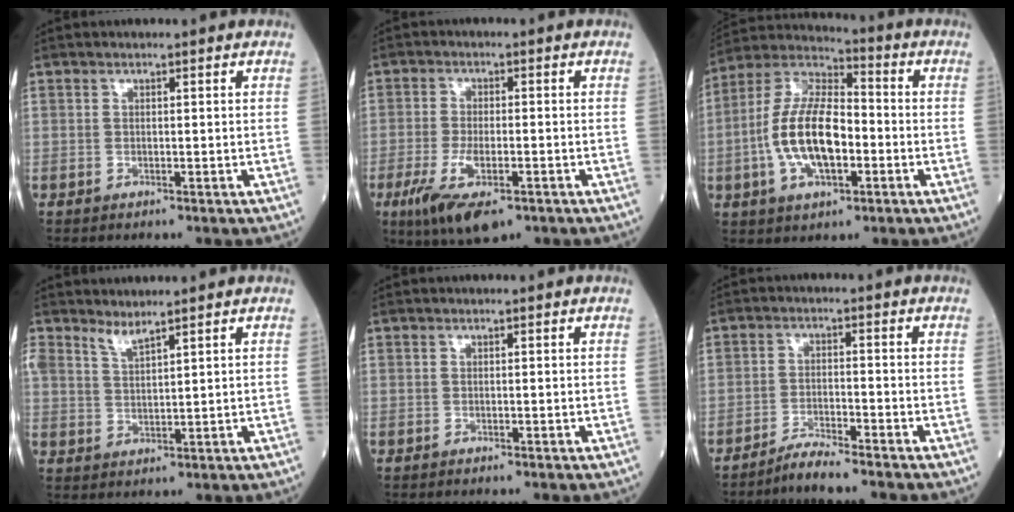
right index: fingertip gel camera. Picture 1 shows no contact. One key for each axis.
{"total": 8.8, "fx": -4.5, "fy": 2.7, "fz": 7.1, "tx": -0.133, "ty": -0.018, "tz": -0.069}
{"total": 14.7, "fx": -2.7, "fy": 6.1, "fz": 13.1, "tx": -0.269, "ty": 0.016, "tz": -0.052}
{"total": 2.9, "fx": 2.6, "fy": 0.2, "fz": 1.1, "tx": -0.027, "ty": -0.006, "tz": 0.058}
{"total": 0.8, "fx": -0.7, "fy": 0.0, "fz": 0.3, "tx": 0.002, "ty": 0.001, "tz": -0.012}
{"total": 4.1, "fx": -3.8, "fy": -0.6, "fz": 1.4, "tx": -0.028, "ty": -0.012, "tz": -0.074}